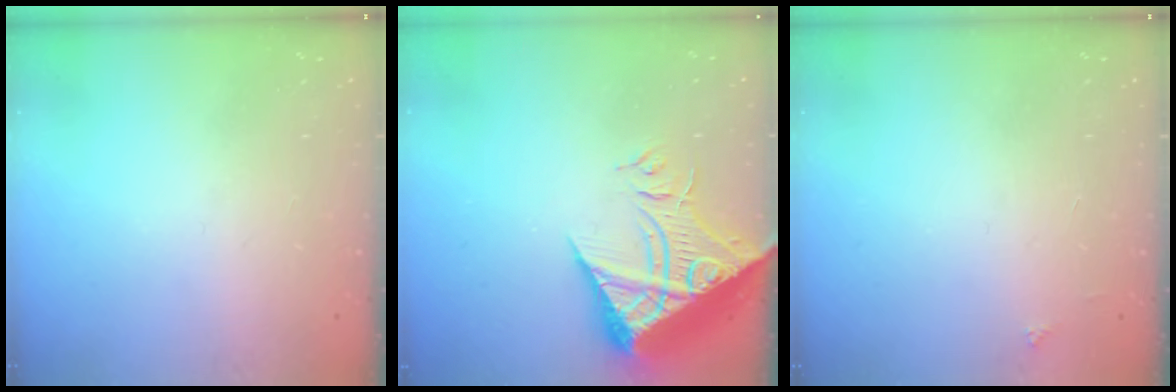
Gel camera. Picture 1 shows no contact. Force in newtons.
{"total": 19.4, "press": 19.3, "slide": 2.1}
{"total": 2.0, "press": 2.0, "slide": 0.3}